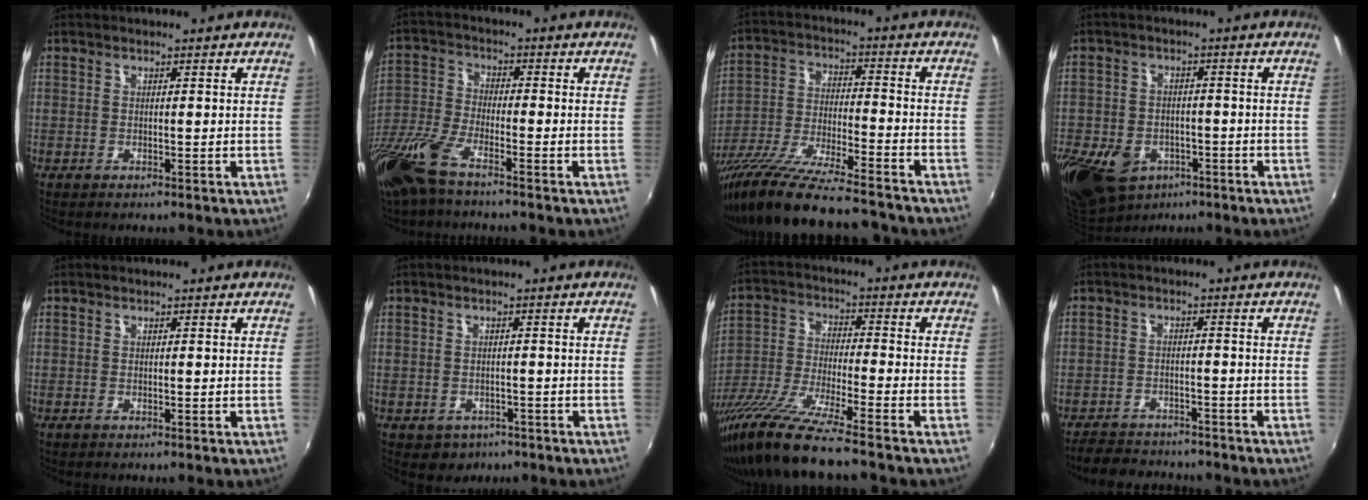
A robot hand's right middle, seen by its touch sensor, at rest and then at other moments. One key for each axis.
{"total": 13.0, "fx": -9.3, "fy": 3.5, "fz": 8.4, "tx": -0.195, "ty": -0.027, "tz": -0.193}
{"total": 20.0, "fx": -16.8, "fy": 2.4, "fz": 10.5, "tx": -0.202, "ty": -0.054, "tz": -0.281}
{"total": 19.8, "fx": -9.7, "fy": 13.9, "fz": 10.3, "tx": -0.278, "ty": -0.028, "tz": -0.149}
{"total": 0.0}
{"total": 4.2, "fx": -2.1, "fy": 3.4, "fz": 1.3, "tx": -0.033, "ty": -0.007, "tz": -0.023}
{"total": 15.9, "fx": -12.6, "fy": -0.2, "fz": 9.7, "tx": -0.199, "ty": -0.047, "tz": -0.236}
{"total": 7.9, "fx": -7.0, "fy": 3.2, "fz": 1.8, "tx": -0.060, "ty": 0.009, "tz": -0.108}